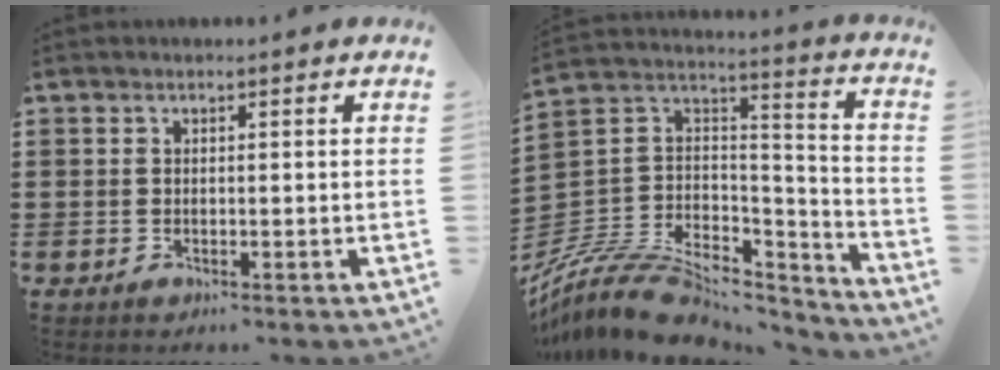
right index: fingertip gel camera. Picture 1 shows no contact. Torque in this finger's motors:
{"motor_torque": [-2.14, 0.00, -1.05, -0.21]}